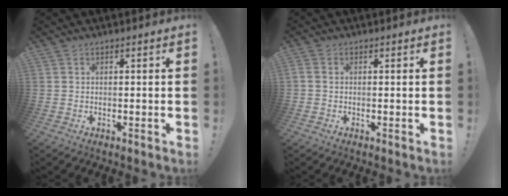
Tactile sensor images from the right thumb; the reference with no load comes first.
{"total": 1.0, "force": [0.0, 0.7, 0.7], "torque": [-0.012, 0.002, 0.000]}